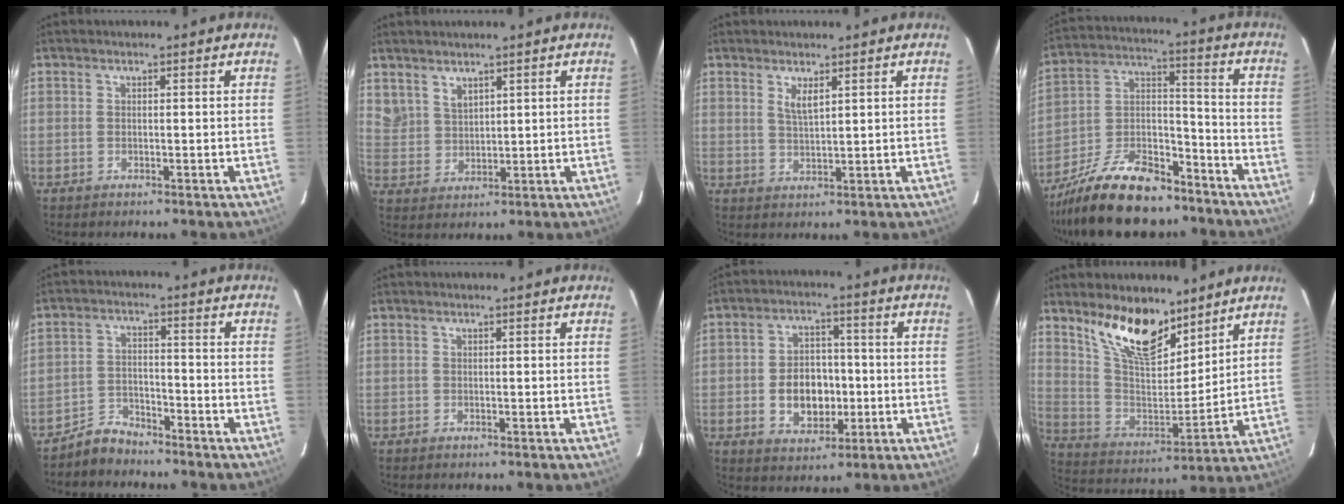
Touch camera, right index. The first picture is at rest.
{"total": 4.8, "force": [3.9, 2.5, 1.3], "torque": [-0.020, 0.007, 0.086]}
{"total": 2.9, "force": [1.6, 0.8, 2.2], "torque": [-0.040, -0.004, 0.030]}
{"total": 20.6, "force": [-15.3, 8.9, 10.7], "torque": [-0.218, 0.012, -0.250]}
{"total": 5.0, "force": [-4.7, 1.9, 0.2], "torque": [-0.012, 0.016, -0.086]}
{"total": 0.0}
{"total": 9.7, "force": [-1.9, 7.1, 6.4], "torque": [-0.127, 0.017, -0.020]}
{"total": 15.7, "force": [11.2, 6.6, 8.8], "torque": [-0.168, -0.004, 0.214]}